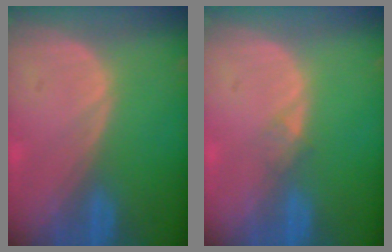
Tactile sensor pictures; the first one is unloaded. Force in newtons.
{"total": 1.1, "press": 1.0, "slide": 0.1}